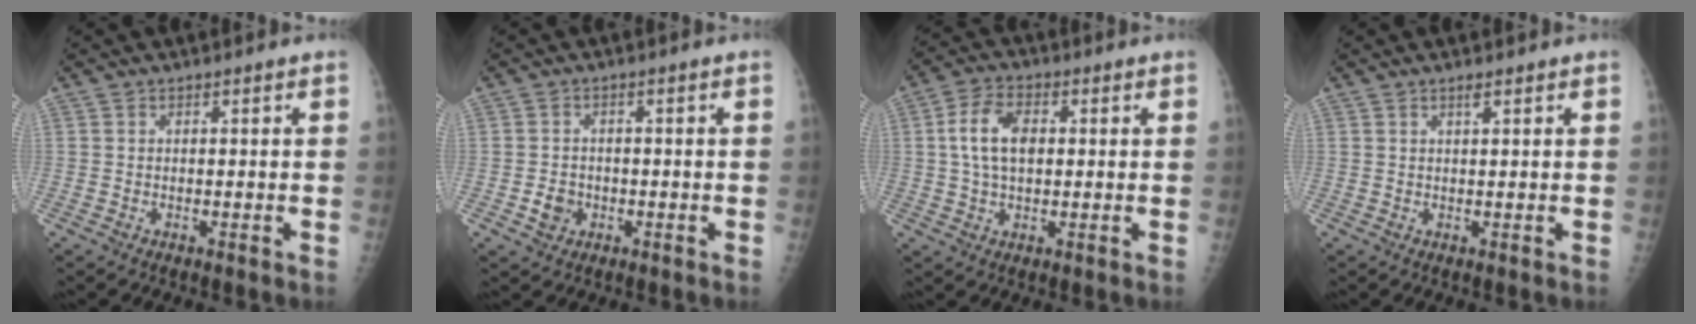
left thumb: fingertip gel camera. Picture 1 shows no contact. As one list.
[{"total": 3.2, "force": [-1.1, 2.7, 1.3], "torque": [-0.009, 0.010, -0.018]}, {"total": 8.4, "force": [1.2, 5.1, 6.6], "torque": [-0.118, 0.011, 0.019]}, {"total": 1.0, "force": [0.6, 0.0, 0.7], "torque": [-0.010, -0.001, 0.011]}]